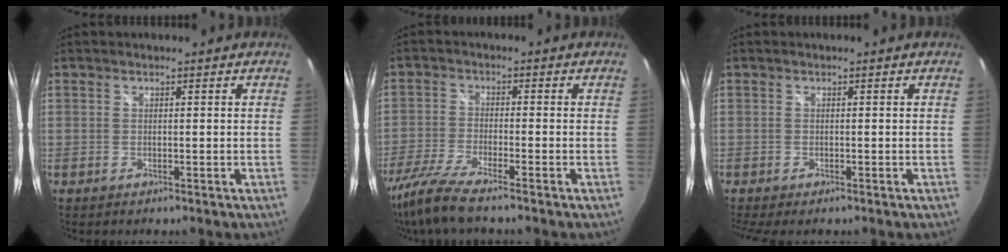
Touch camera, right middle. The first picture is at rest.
{"total": 8.8, "force": [-7.2, 0.3, 5.0], "torque": [-0.119, -0.029, -0.136]}
{"total": 1.9, "force": [-1.4, 0.6, 1.2], "torque": [-0.023, -0.013, -0.020]}